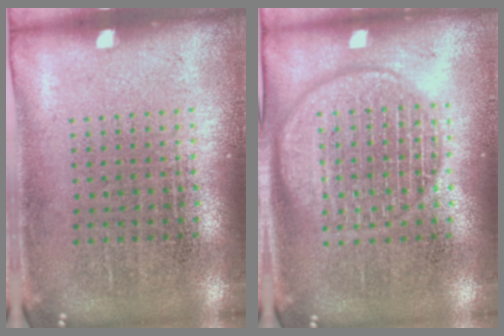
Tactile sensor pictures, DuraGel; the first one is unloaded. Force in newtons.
{"total": 2.8, "press": 2.8, "slide": 0.4}